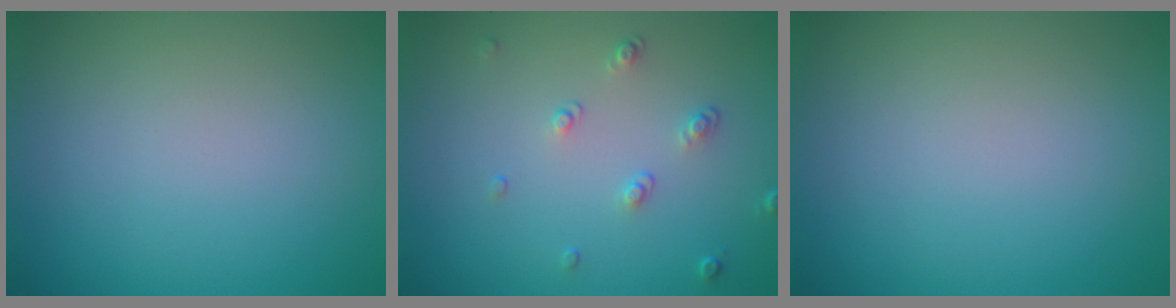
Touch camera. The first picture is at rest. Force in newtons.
{"total": 1.5, "press": 1.0, "slide": 1.1}
{"total": 0.0}